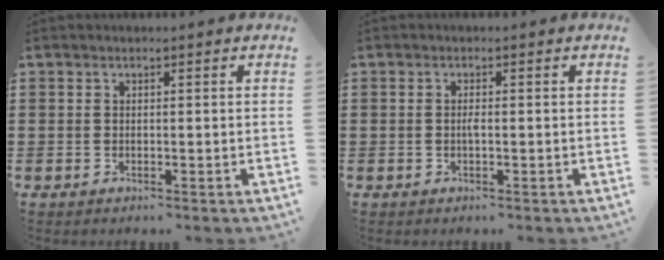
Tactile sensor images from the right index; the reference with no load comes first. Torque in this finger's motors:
{"motor_torque": [0.40, -0.33, 0.00, 0.01]}